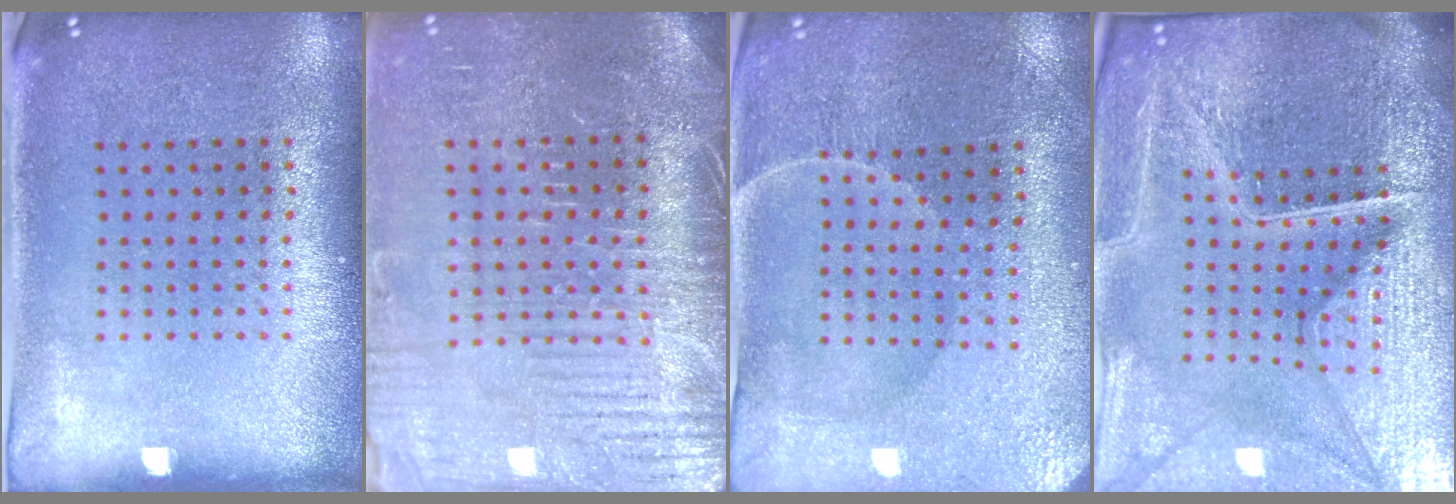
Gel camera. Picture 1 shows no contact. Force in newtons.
{"total": 4.0, "press": 3.8, "slide": 1.3}
{"total": 1.0, "press": 0.9, "slide": 0.3}
{"total": 7.1, "press": 6.2, "slide": 3.4}